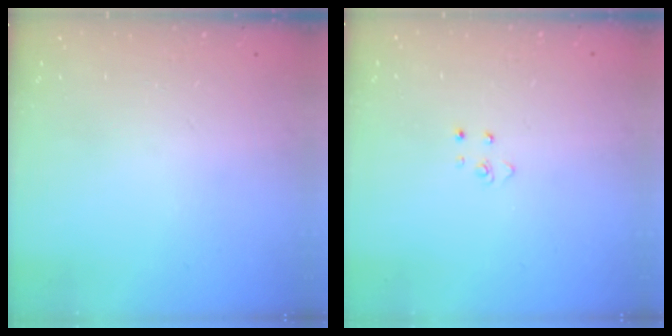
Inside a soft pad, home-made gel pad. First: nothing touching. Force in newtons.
{"total": 2.8, "press": 2.8, "slide": 0.3}